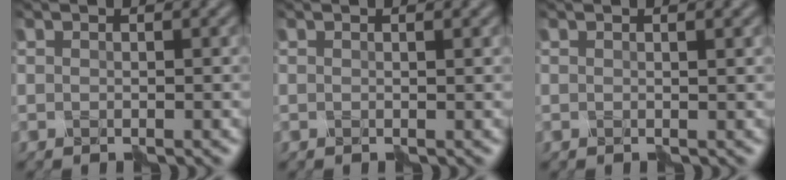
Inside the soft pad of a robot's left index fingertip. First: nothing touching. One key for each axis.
{"total": 1.0, "fx": 0.3, "fy": 0.4, "fz": 0.8, "tx": -0.008, "ty": 0.001, "tz": -0.001}
{"total": 1.3, "fx": 0.5, "fy": 0.5, "fz": 1.1, "tx": -0.012, "ty": 0.000, "tz": -0.001}